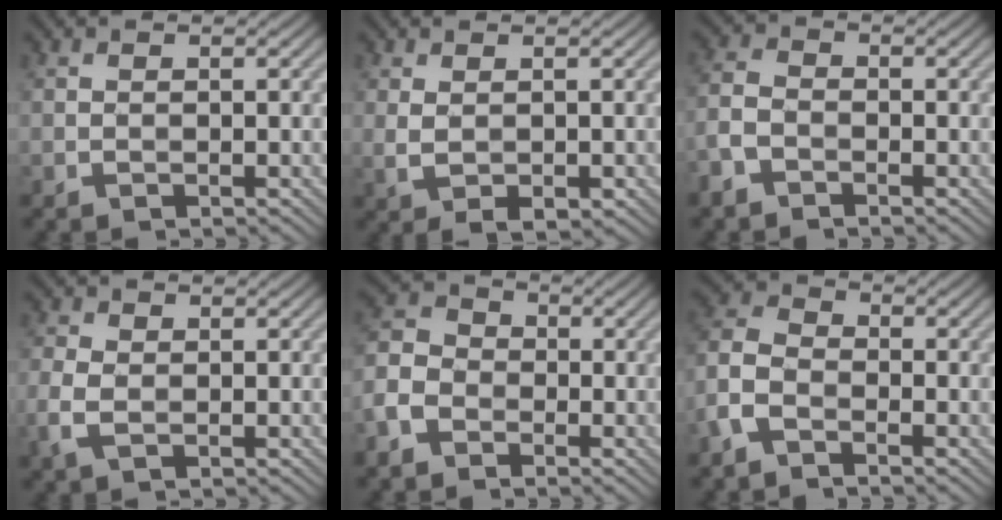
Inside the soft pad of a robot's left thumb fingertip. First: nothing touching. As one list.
[{"total": 3.0, "force": [-0.3, 1.5, 2.5], "torque": [-0.058, -0.009, 0.002]}, {"total": 3.8, "force": [-2.5, 2.1, 1.9], "torque": [-0.048, -0.002, -0.066]}, {"total": 3.2, "force": [-0.4, 2.1, 2.4], "torque": [-0.071, -0.003, -0.012]}, {"total": 5.6, "force": [-2.9, 4.1, 2.5], "torque": [-0.078, 0.000, -0.076]}, {"total": 5.3, "force": [-3.0, 3.0, 3.2], "torque": [-0.087, 0.002, -0.079]}]